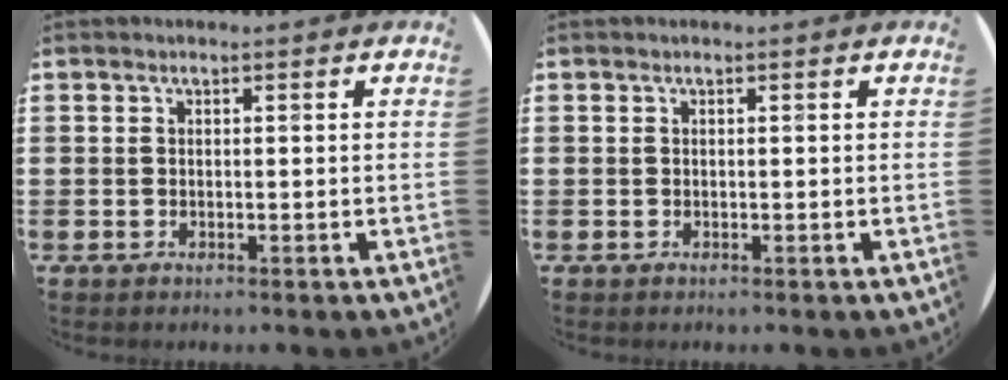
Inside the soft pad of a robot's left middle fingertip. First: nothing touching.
{"total": 0.0}